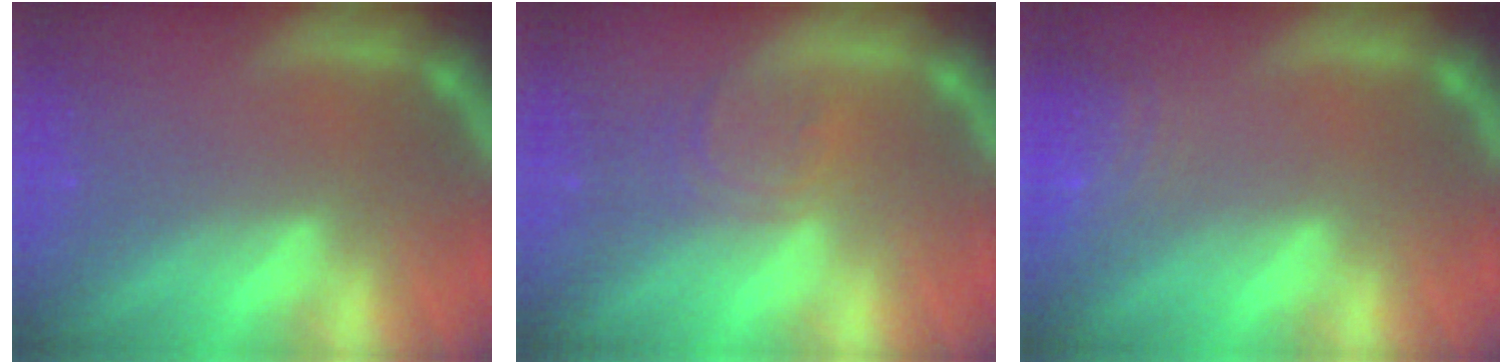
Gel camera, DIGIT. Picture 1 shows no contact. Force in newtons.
{"total": 3.0}
{"total": 5.6}